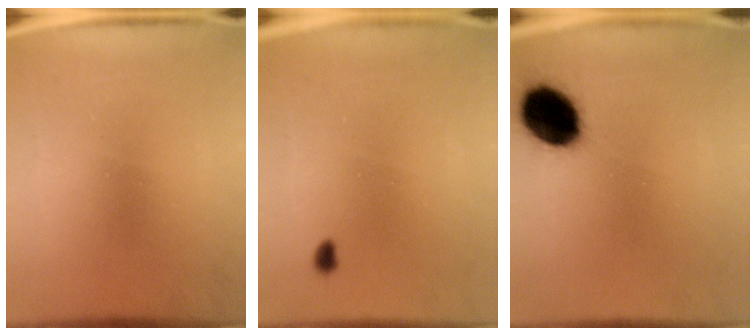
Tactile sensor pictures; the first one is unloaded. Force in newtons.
{"total": 0.9}
{"total": 13.9}